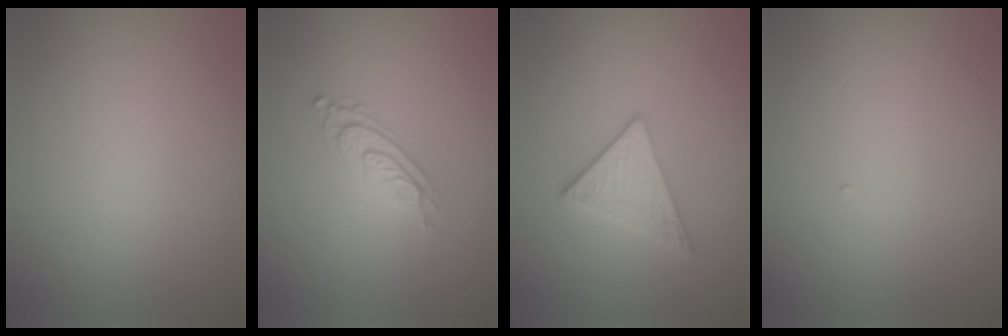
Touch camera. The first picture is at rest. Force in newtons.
{"total": 2.8, "press": 2.0, "slide": 2.1}
{"total": 2.9, "press": 2.9, "slide": 0.4}
{"total": 0.0}